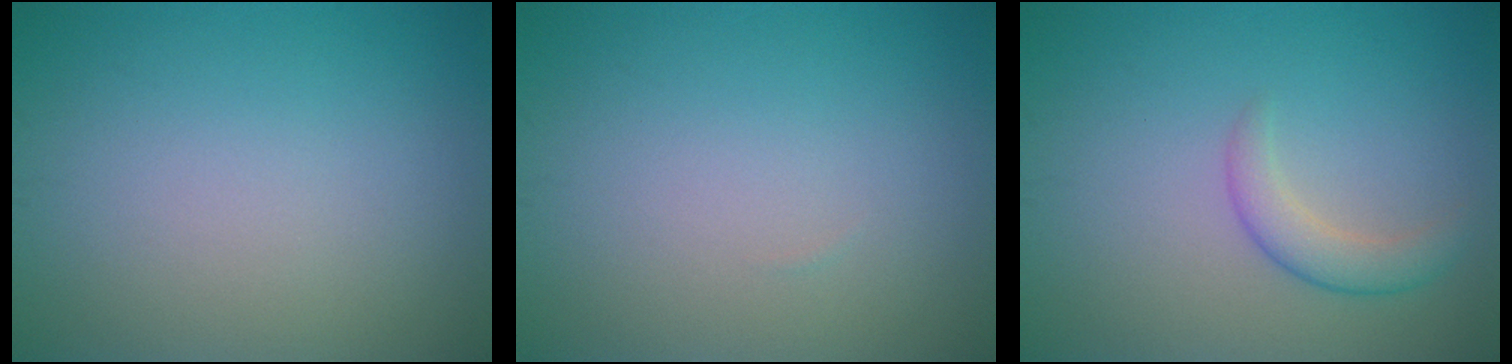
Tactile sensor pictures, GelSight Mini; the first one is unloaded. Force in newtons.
{"total": 0.0}
{"total": 2.3, "press": 2.3, "slide": 0.1}